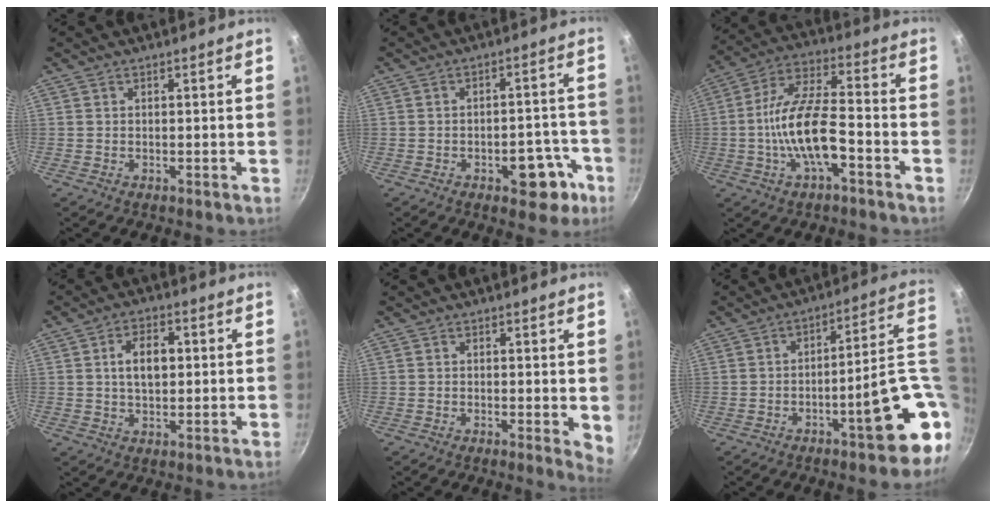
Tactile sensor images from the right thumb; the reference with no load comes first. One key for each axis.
{"total": 8.8, "fx": -4.2, "fy": 4.7, "fz": 6.2, "tx": -0.040, "ty": 0.036, "tz": -0.046}
{"total": 13.8, "fx": -4.3, "fy": 5.2, "fz": 12.1, "tx": -0.221, "ty": 0.038, "tz": -0.090}
{"total": 7.0, "fx": 0.9, "fy": 4.3, "fz": 5.4, "tx": -0.075, "ty": 0.009, "tz": 0.013}
{"total": 3.2, "fx": 0.3, "fy": 1.3, "fz": 2.9, "tx": -0.030, "ty": -0.007, "tz": 0.001}
{"total": 16.2, "fx": -3.6, "fy": 4.7, "fz": 15.1, "tx": -0.165, "ty": 0.033, "tz": -0.045}